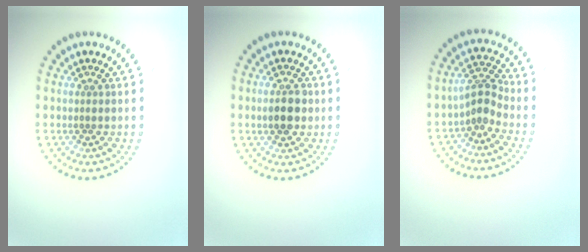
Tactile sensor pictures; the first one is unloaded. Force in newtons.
{"total": 2.9, "press": 2.9, "slide": 0.2}
{"total": 2.4, "press": 1.8, "slide": 1.7}